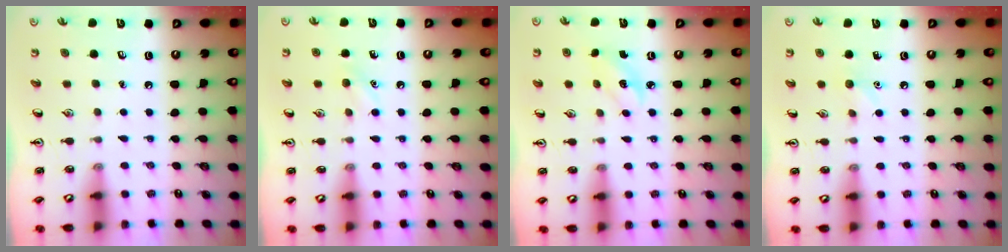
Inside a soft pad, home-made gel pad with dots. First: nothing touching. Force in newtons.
{"total": 5.4, "press": 5.1, "slide": 1.6}
{"total": 2.7, "press": 2.6, "slide": 0.7}
{"total": 4.7, "press": 4.4, "slide": 1.6}